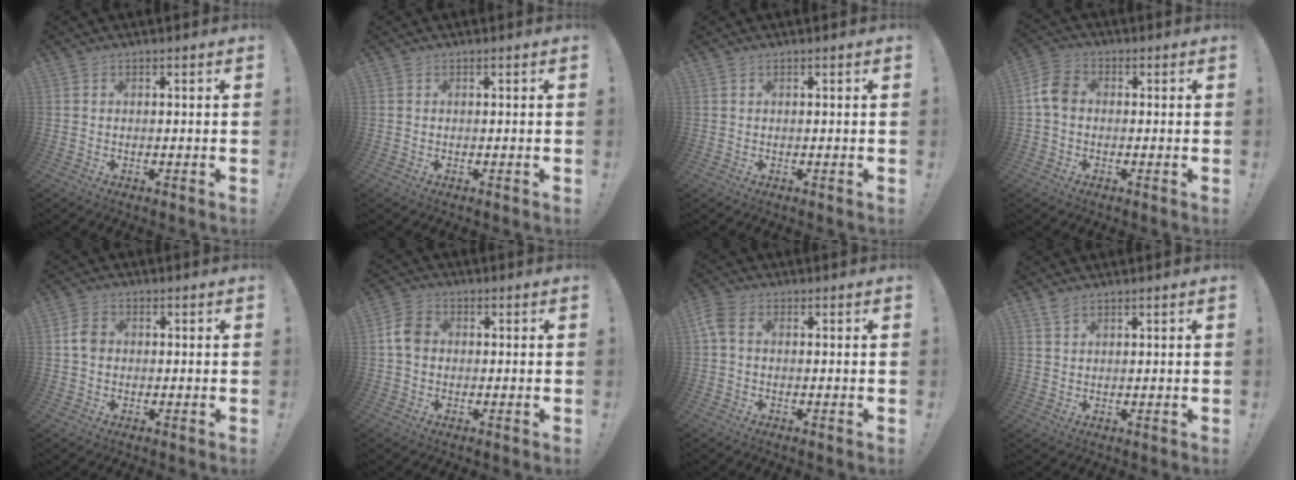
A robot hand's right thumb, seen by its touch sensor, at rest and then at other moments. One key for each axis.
{"total": 0.0}
{"total": 0.0}
{"total": 7.0, "fx": -0.3, "fy": 5.0, "fz": 4.9, "tx": -0.103, "ty": 0.022, "tz": 0.003}
{"total": 4.0, "fx": -0.1, "fy": 3.1, "fz": 2.4, "tx": -0.035, "ty": 0.007, "tz": -0.002}
{"total": 5.9, "fx": 0.0, "fy": 4.5, "fz": 3.8, "tx": -0.073, "ty": 0.016, "tz": 0.004}
{"total": 3.8, "fx": 0.5, "fy": 2.3, "fz": 2.9, "tx": -0.068, "ty": 0.008, "tz": 0.011}
{"total": 2.5, "fx": 1.9, "fy": 1.0, "fz": 1.2, "tx": -0.017, "ty": -0.008, "tz": 0.034}